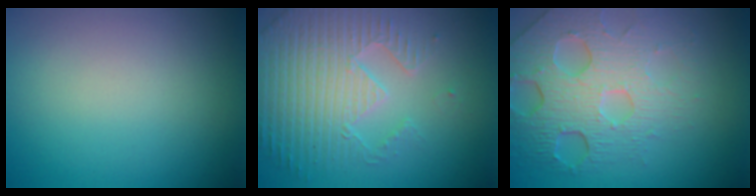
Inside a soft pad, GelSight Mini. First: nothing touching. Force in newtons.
{"total": 4.9, "press": 4.5, "slide": 1.9}
{"total": 7.8, "press": 5.3, "slide": 5.7}